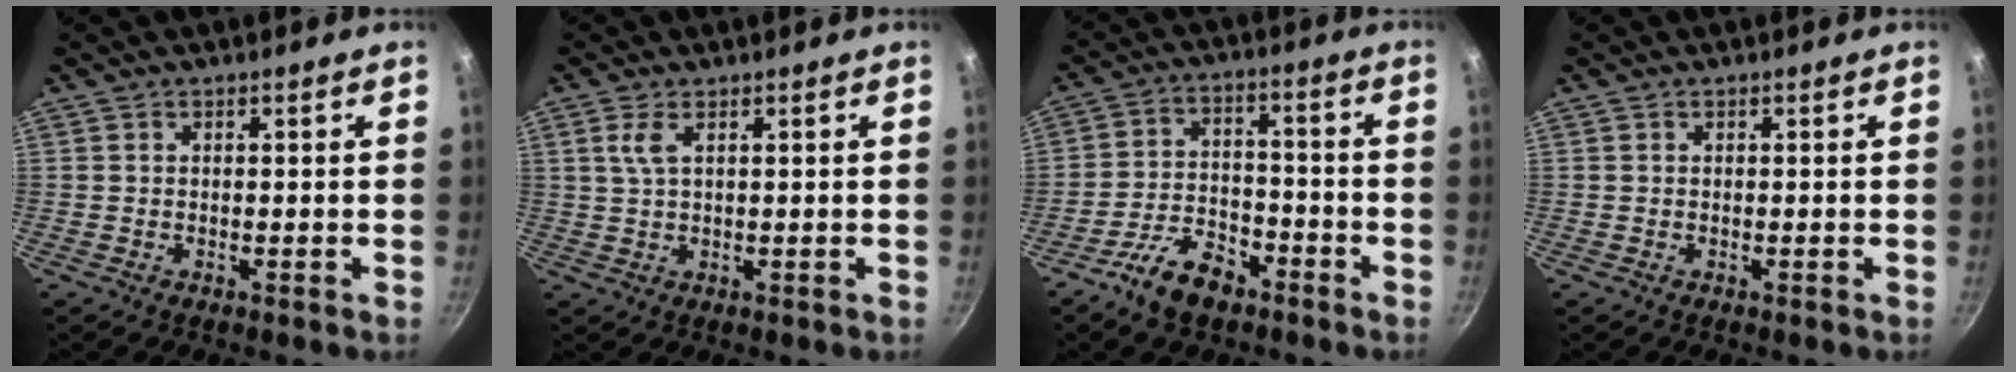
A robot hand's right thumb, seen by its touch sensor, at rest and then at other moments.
{"total": 3.1, "force": [1.3, 1.3, 2.6], "torque": [-0.055, -0.003, 0.027]}
{"total": 9.5, "force": [-6.3, 4.8, 5.2], "torque": [-0.079, 0.046, -0.116]}
{"total": 0.0}